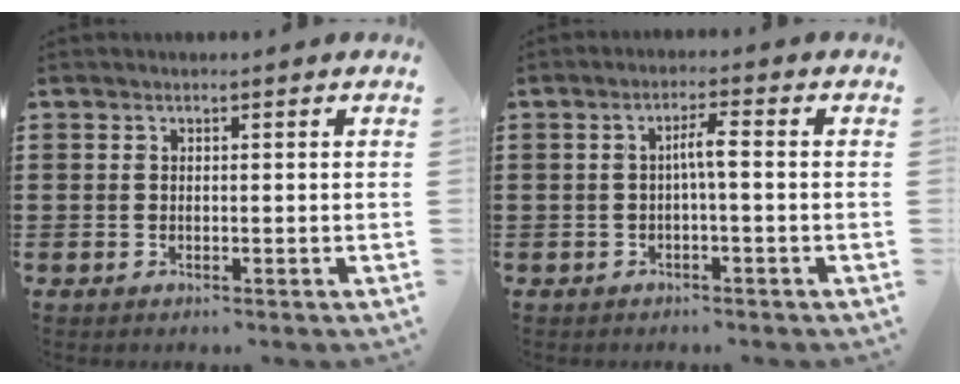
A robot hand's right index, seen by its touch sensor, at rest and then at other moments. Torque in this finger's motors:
{"motor_torque": [0.66, -0.29, 0.27, 0.08]}